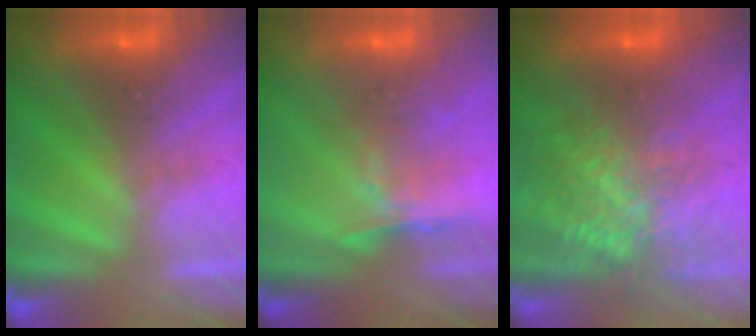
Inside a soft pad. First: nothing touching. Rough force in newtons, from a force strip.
{"total": 2.4}
{"total": 8.9}